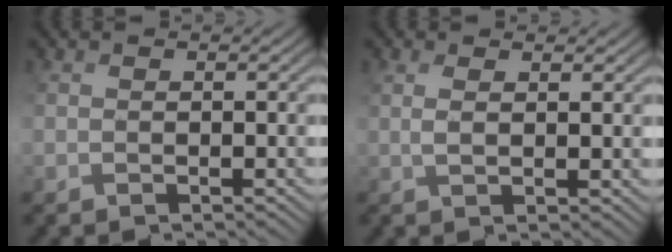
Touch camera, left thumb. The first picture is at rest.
{"total": 2.1, "force": [1.3, 0.2, 1.7], "torque": [-0.033, 0.008, 0.022]}